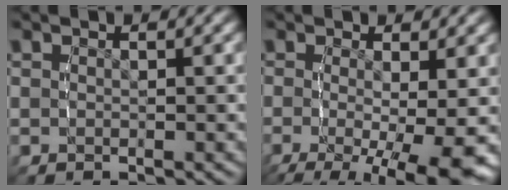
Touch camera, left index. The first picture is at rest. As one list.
[{"total": 10.6, "force": [-5.9, 4.0, 7.8], "torque": [-0.125, -0.061, -0.059]}]